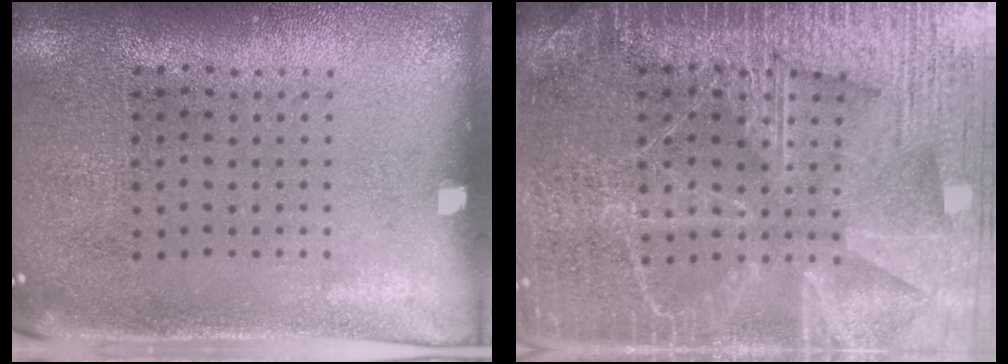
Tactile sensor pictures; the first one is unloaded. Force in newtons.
{"total": 6.5, "press": 6.5, "slide": 0.8}